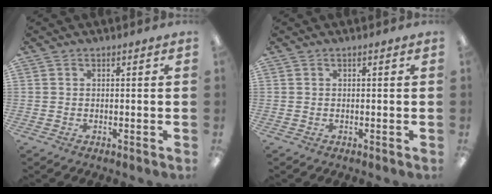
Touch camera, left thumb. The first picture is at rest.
{"total": 0.0}